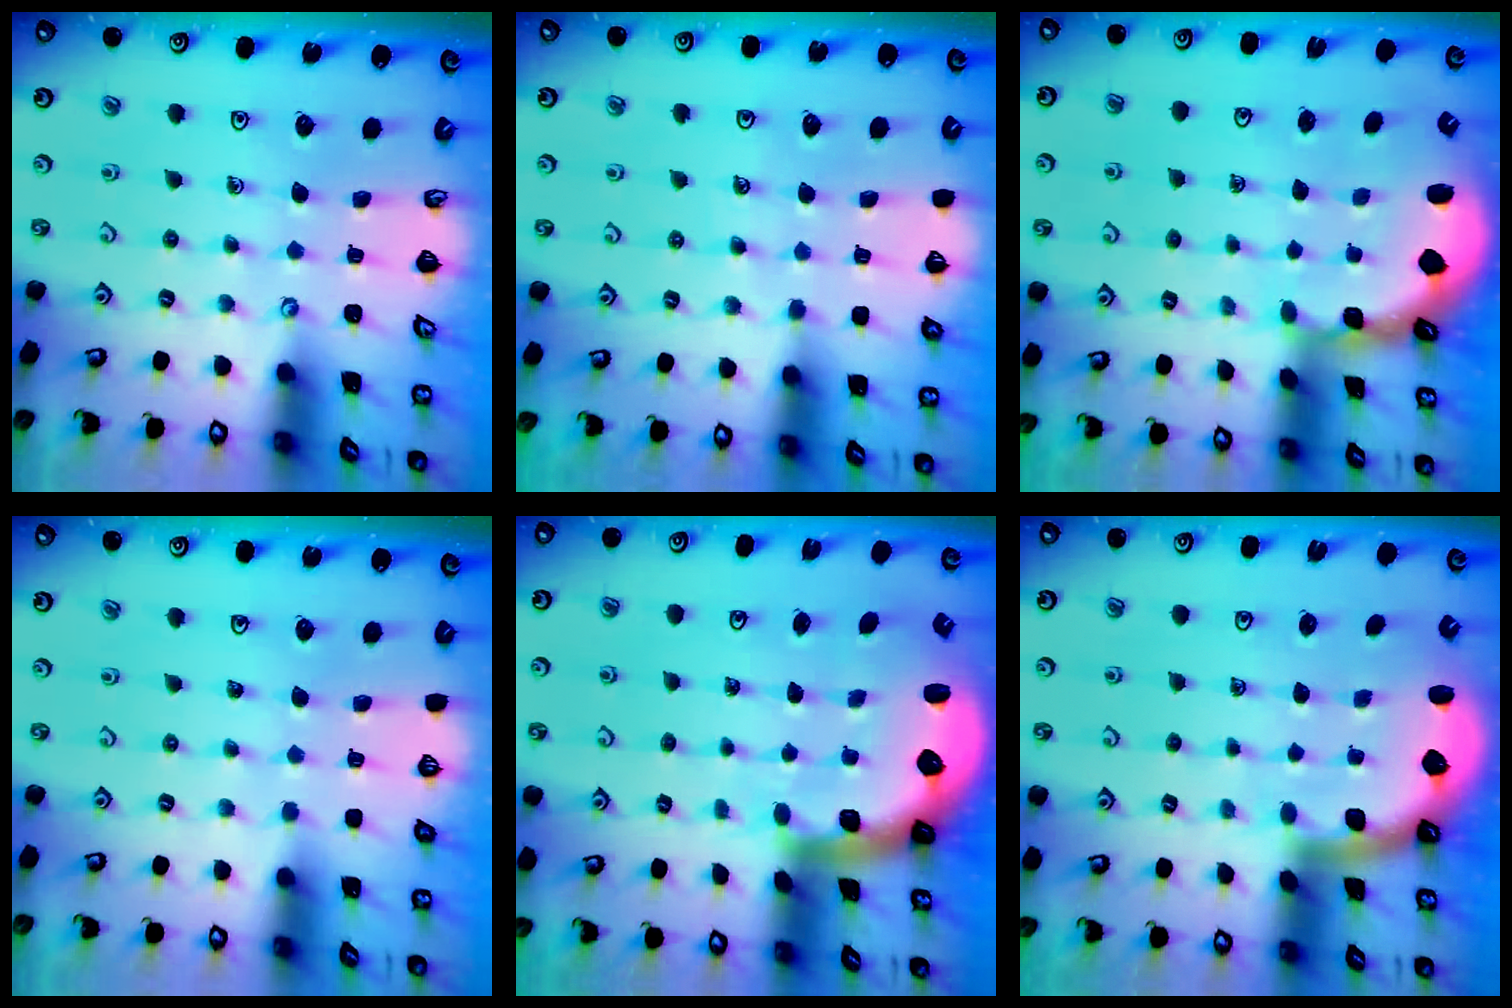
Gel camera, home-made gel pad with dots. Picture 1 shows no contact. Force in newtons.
{"total": 4.4, "press": 4.4, "slide": 0.6}
{"total": 1.8, "press": 1.8, "slide": 0.3}
{"total": 0.0}
{"total": 2.8, "press": 2.5, "slide": 1.4}
{"total": 1.8, "press": 1.8, "slide": 0.3}